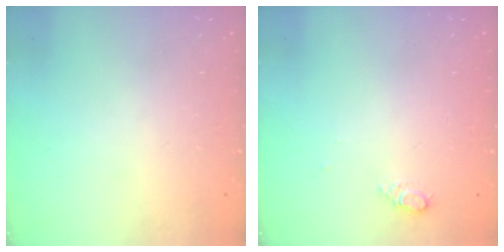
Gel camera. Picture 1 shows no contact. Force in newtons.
{"total": 5.7, "press": 5.4, "slide": 1.9}